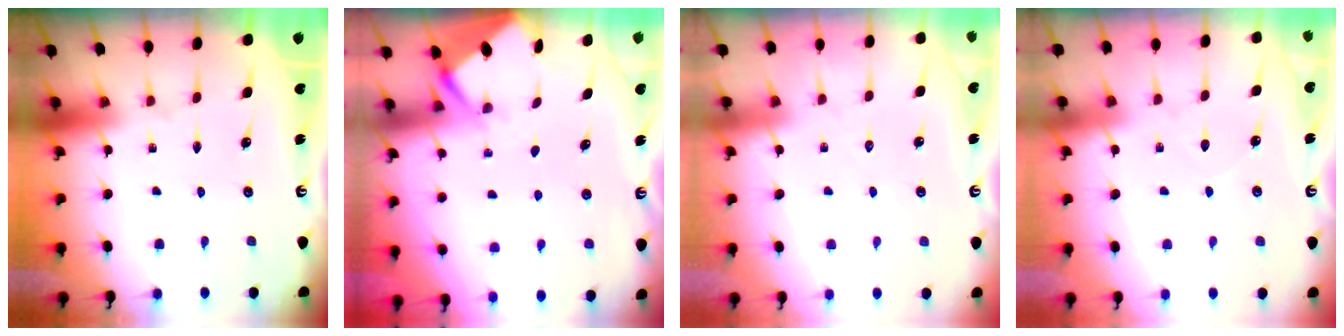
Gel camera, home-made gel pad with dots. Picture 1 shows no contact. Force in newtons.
{"total": 2.6, "press": 2.6, "slide": 0.3}
{"total": 3.3, "press": 3.2, "slide": 0.5}
{"total": 4.3, "press": 4.2, "slide": 0.6}